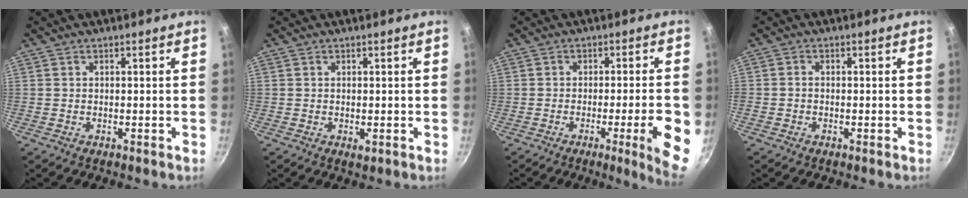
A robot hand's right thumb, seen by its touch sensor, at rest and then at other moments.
{"total": 0.9, "force": [-0.1, 0.4, 0.8], "torque": [-0.013, -0.002, -0.001]}
{"total": 9.8, "force": [-2.8, 0.7, 9.3], "torque": [-0.113, 0.008, -0.037]}
{"total": 0.9, "force": [-0.4, 0.6, 0.5], "torque": [-0.009, 0.004, -0.010]}